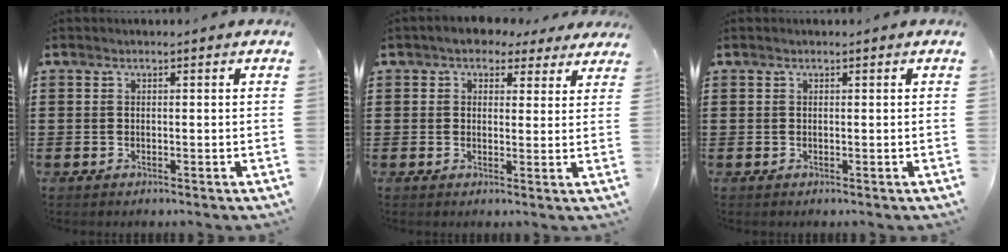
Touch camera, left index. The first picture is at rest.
{"total": 3.6, "force": [3.0, 1.8, 0.8], "torque": [-0.021, -0.003, 0.053]}
{"total": 0.0}